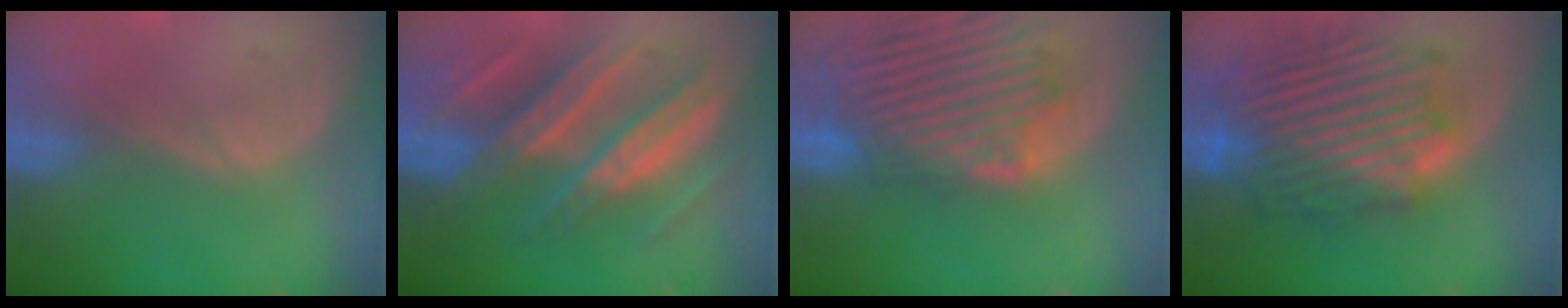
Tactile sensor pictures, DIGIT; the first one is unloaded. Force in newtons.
{"total": 10.7, "press": 10.7, "slide": 1.0}
{"total": 13.7, "press": 11.8, "slide": 7.0}
{"total": 13.2, "press": 13.2, "slide": 0.8}